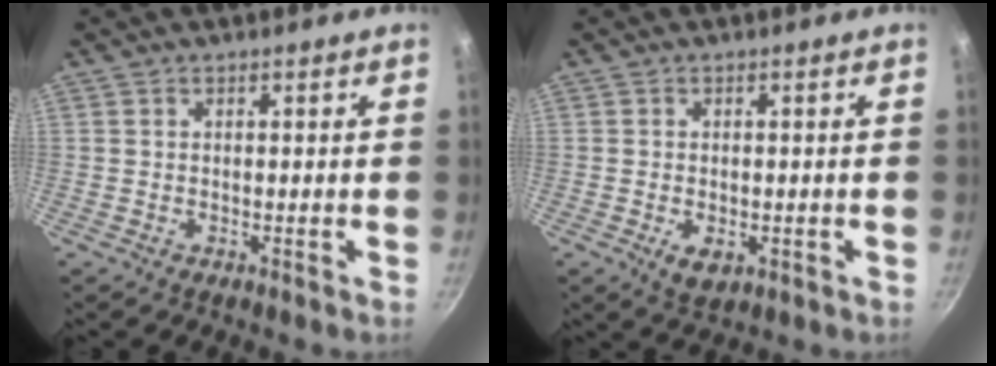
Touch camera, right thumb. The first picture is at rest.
{"total": 3.9, "force": [-1.1, 2.4, 2.9], "torque": [-0.038, -0.004, -0.010]}